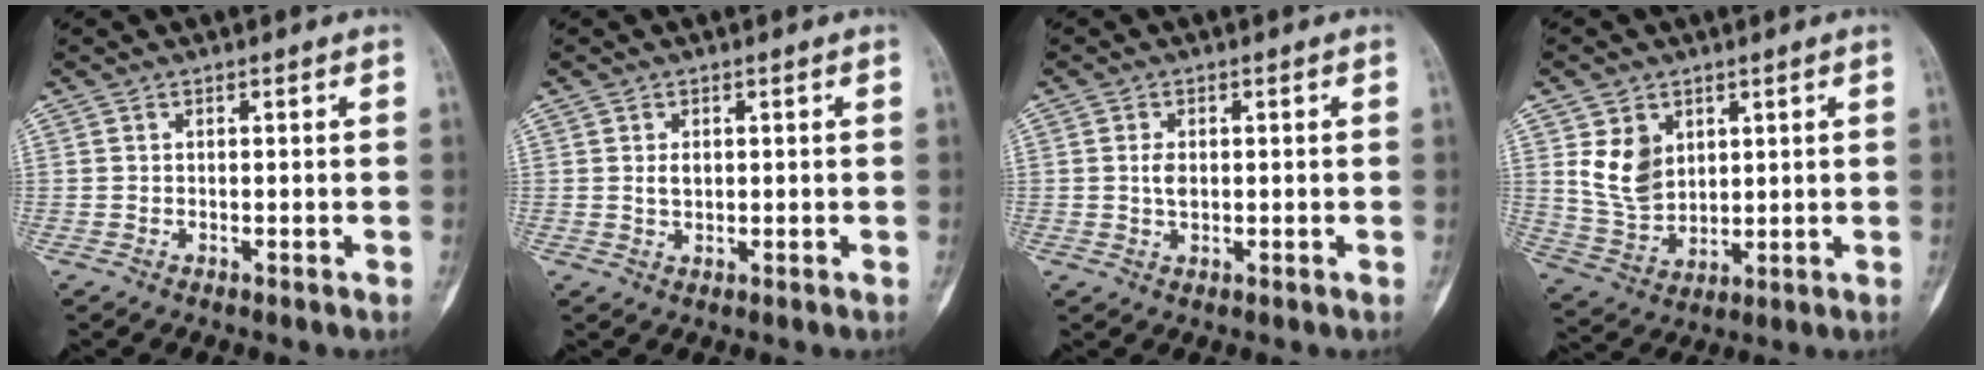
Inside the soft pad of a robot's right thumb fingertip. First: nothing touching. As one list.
[{"total": 1.8, "force": [0.4, 1.2, 1.3], "torque": [-0.019, -0.002, 0.010]}, {"total": 2.3, "force": [0.1, 1.4, 1.9], "torque": [-0.032, -0.001, 0.003]}, {"total": 9.1, "force": [3.3, 6.7, 5.3], "torque": [-0.078, -0.020, 0.082]}]